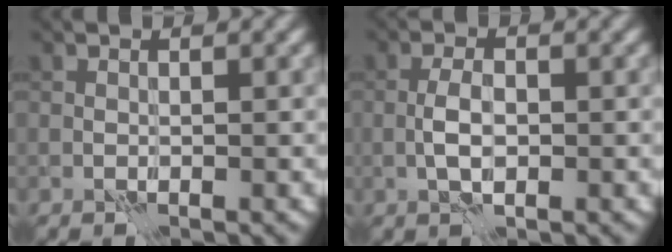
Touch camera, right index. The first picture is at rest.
{"total": 2.5, "force": [-0.8, 1.2, 2.0], "torque": [-0.036, 0.002, -0.015]}